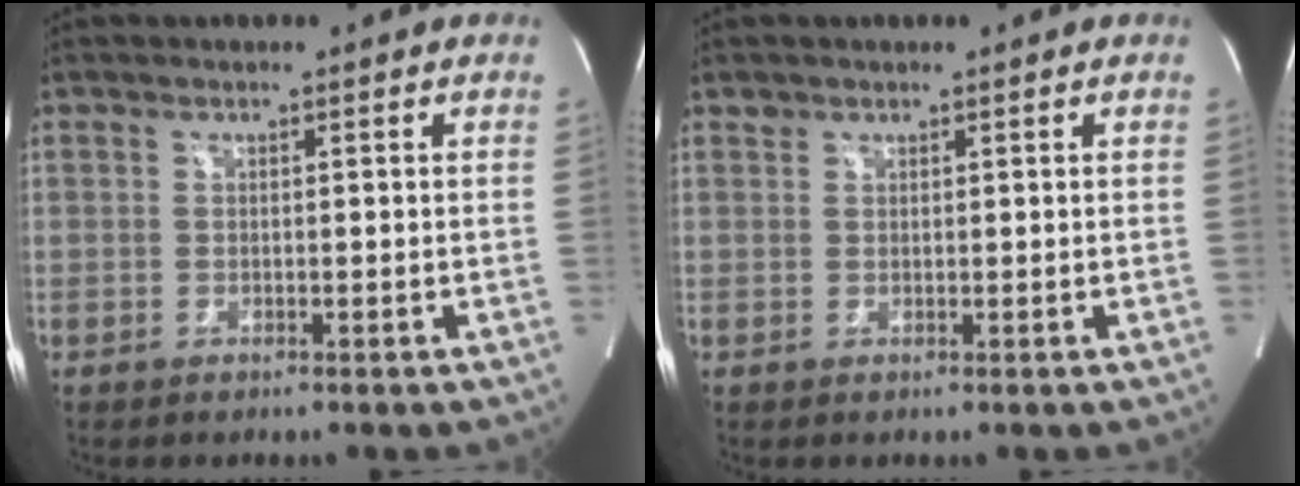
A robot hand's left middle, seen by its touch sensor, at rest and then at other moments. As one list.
[{"total": 0.8, "force": [0.6, 0.4, 0.0], "torque": [0.003, 0.006, 0.010]}]